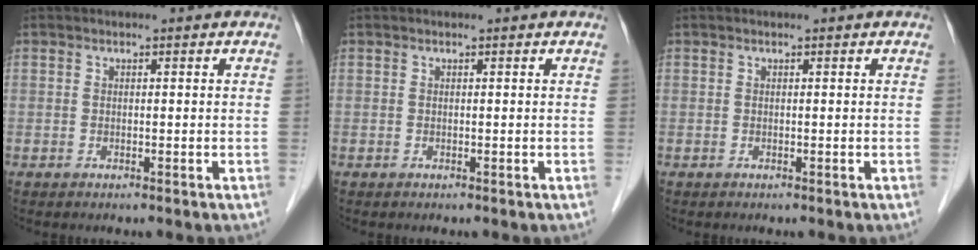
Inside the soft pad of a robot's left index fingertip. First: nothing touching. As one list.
[{"total": 0.0}, {"total": 0.0}]